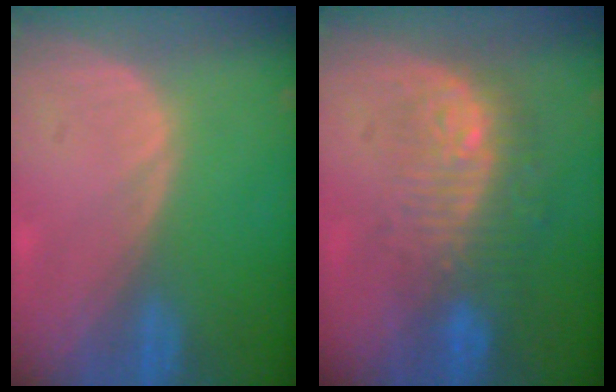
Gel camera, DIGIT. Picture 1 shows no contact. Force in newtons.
{"total": 9.0, "press": 8.4, "slide": 3.2}